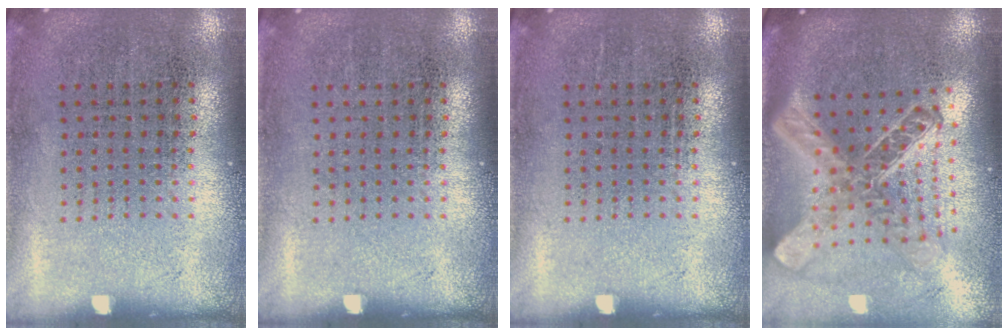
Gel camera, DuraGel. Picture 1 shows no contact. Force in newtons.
{"total": 0.0}
{"total": 0.0}
{"total": 2.7, "press": 2.0, "slide": 1.8}